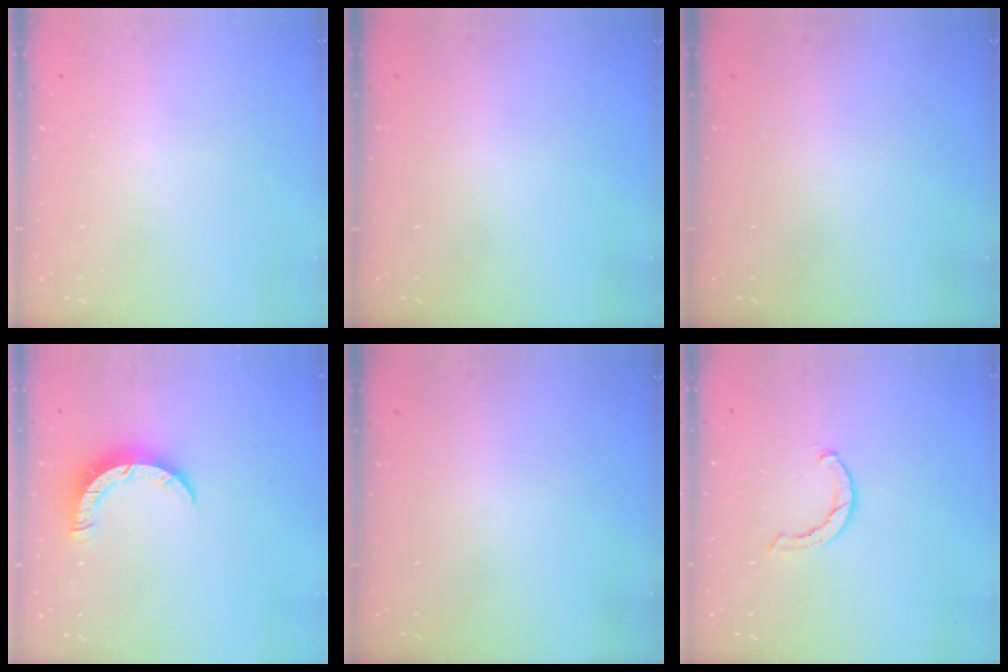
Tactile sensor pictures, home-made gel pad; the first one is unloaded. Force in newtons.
{"total": 0.0}
{"total": 0.0}
{"total": 7.5, "press": 7.5, "slide": 0.5}
{"total": 0.0}
{"total": 1.5, "press": 1.5, "slide": 0.3}